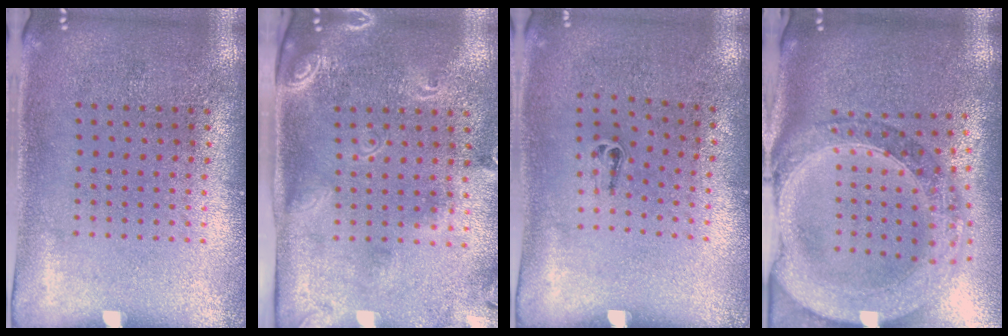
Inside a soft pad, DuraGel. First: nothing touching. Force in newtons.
{"total": 2.4, "press": 1.7, "slide": 1.7}
{"total": 0.5, "press": 0.2, "slide": 0.5}
{"total": 2.3, "press": 2.1, "slide": 1.0}